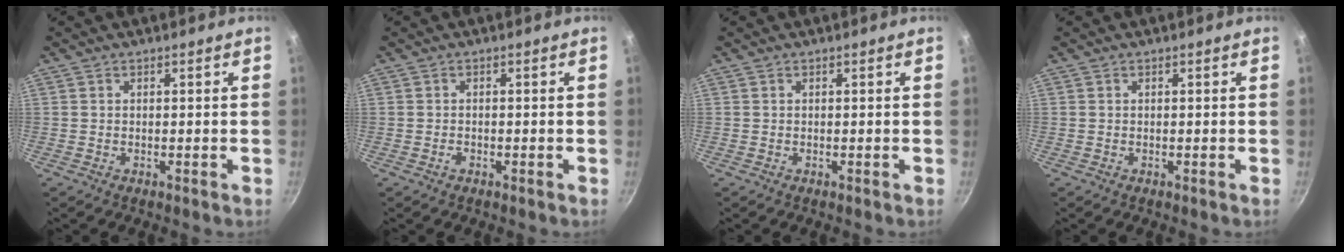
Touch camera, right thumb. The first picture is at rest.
{"total": 0.9, "force": [-0.5, 0.5, 0.5], "torque": [-0.011, 0.004, -0.011]}
{"total": 0.0}
{"total": 0.0}